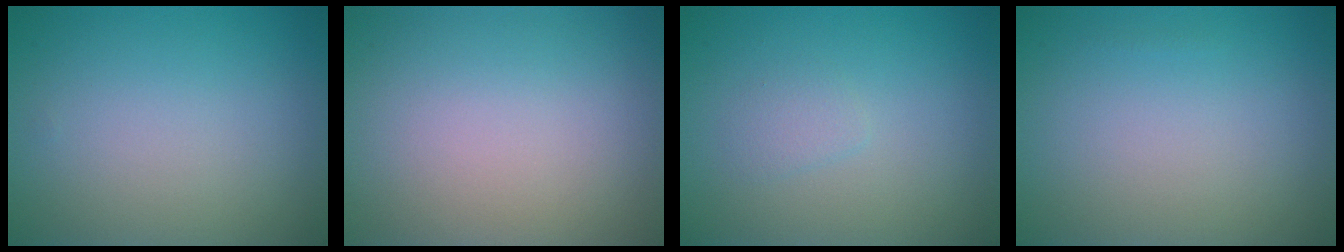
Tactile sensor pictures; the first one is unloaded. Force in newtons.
{"total": 0.5, "press": 0.5, "slide": 0.0}
{"total": 1.0, "press": 1.0, "slide": 0.1}
{"total": 0.0}